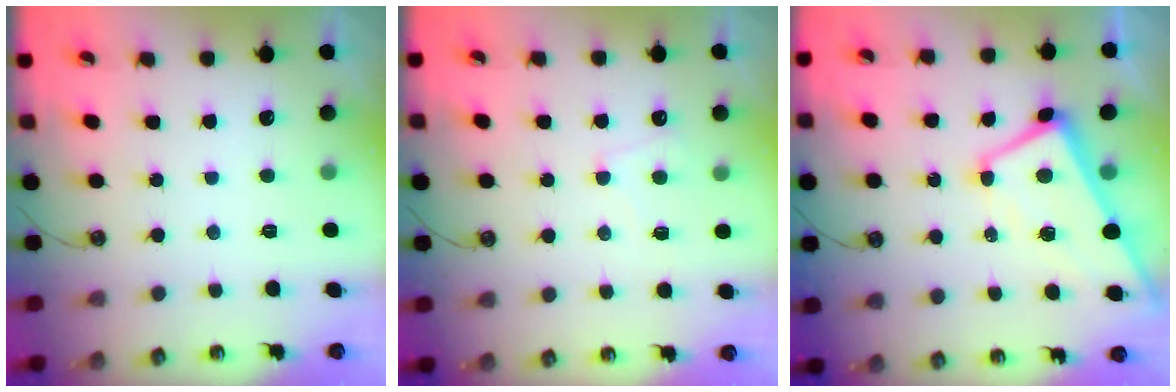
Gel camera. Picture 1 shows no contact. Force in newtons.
{"total": 1.3, "press": 1.2, "slide": 0.6}
{"total": 2.6, "press": 2.5, "slide": 0.8}